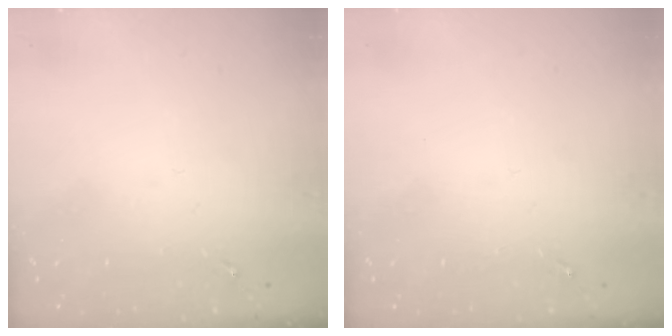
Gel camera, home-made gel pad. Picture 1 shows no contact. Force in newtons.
{"total": 0.0}